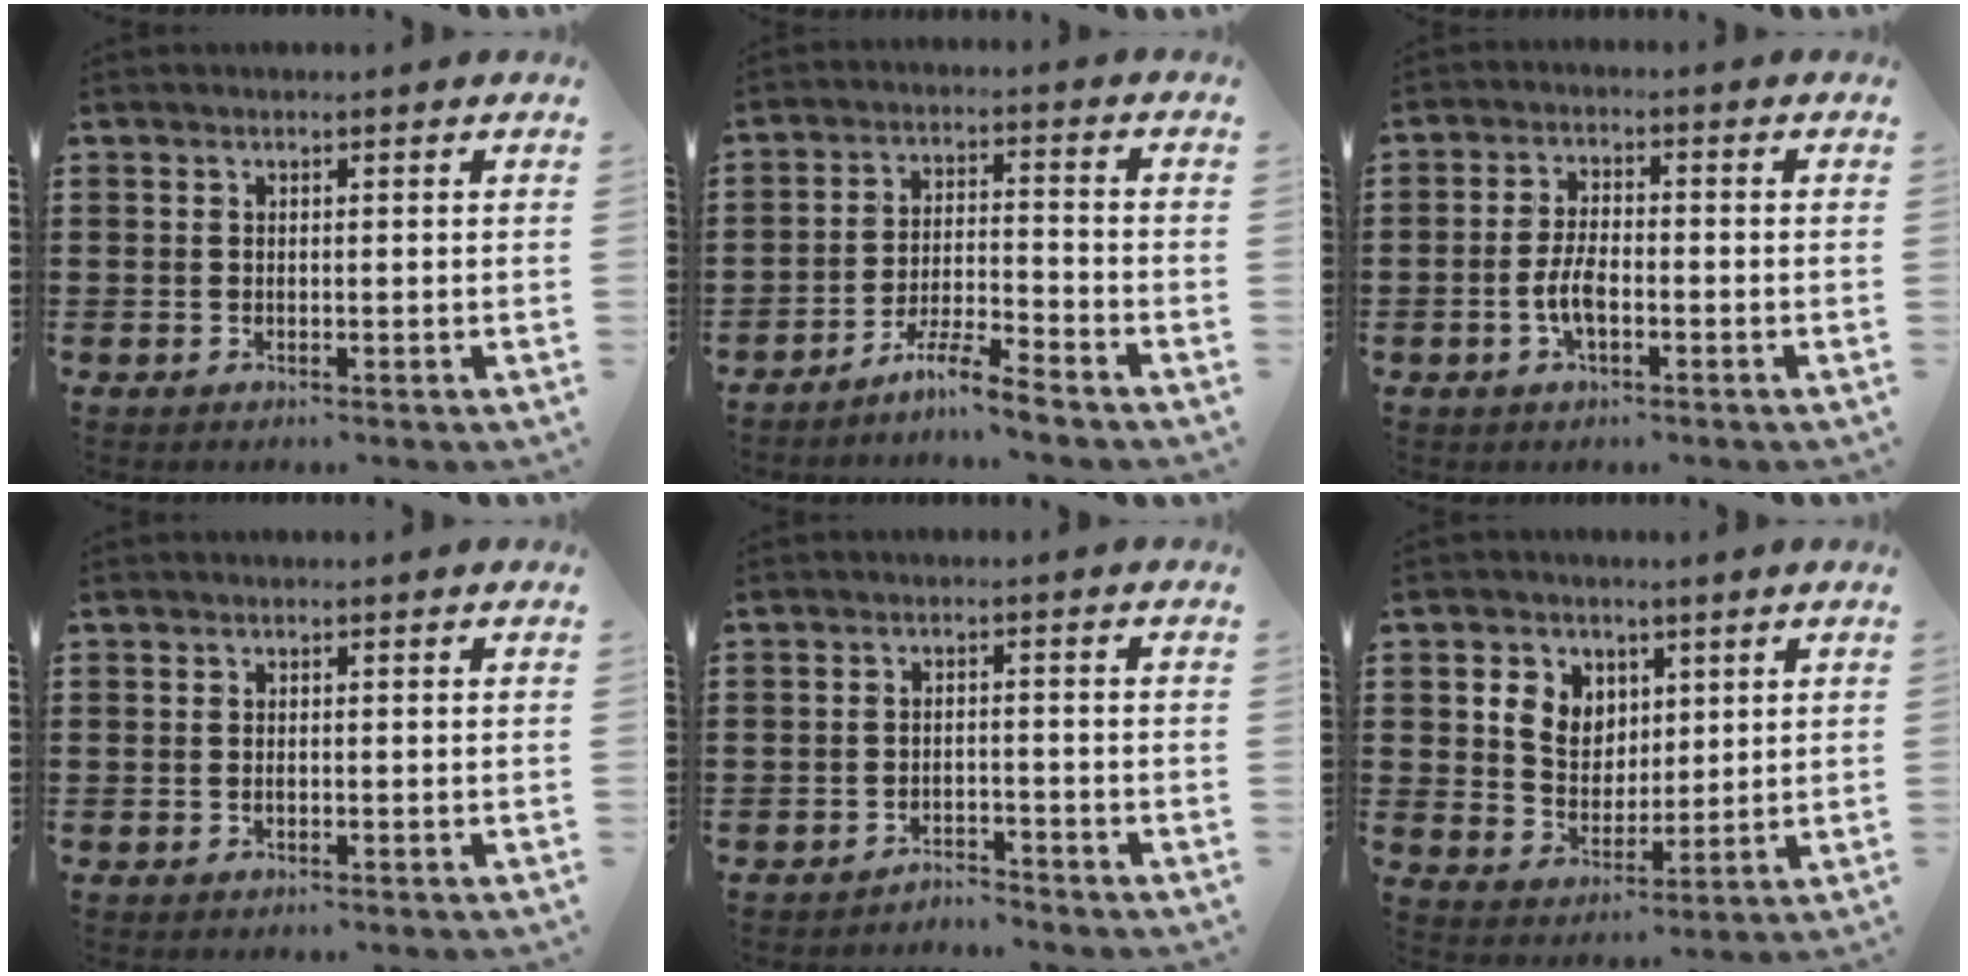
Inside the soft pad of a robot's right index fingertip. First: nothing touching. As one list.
[{"total": 5.8, "force": [-5.3, -0.3, 2.3], "torque": [-0.054, -0.008, -0.104]}, {"total": 4.7, "force": [-1.4, 2.2, 3.9], "torque": [-0.091, 0.001, -0.030]}, {"total": 0.5, "force": [-0.1, 0.2, 0.5], "torque": [-0.012, -0.002, -0.002]}, {"total": 2.6, "force": [-2.5, 0.2, -0.2], "torque": [-0.006, 0.002, -0.056]}, {"total": 5.6, "force": [2.3, 4.9, 1.3], "torque": [-0.043, 0.015, 0.041]}]